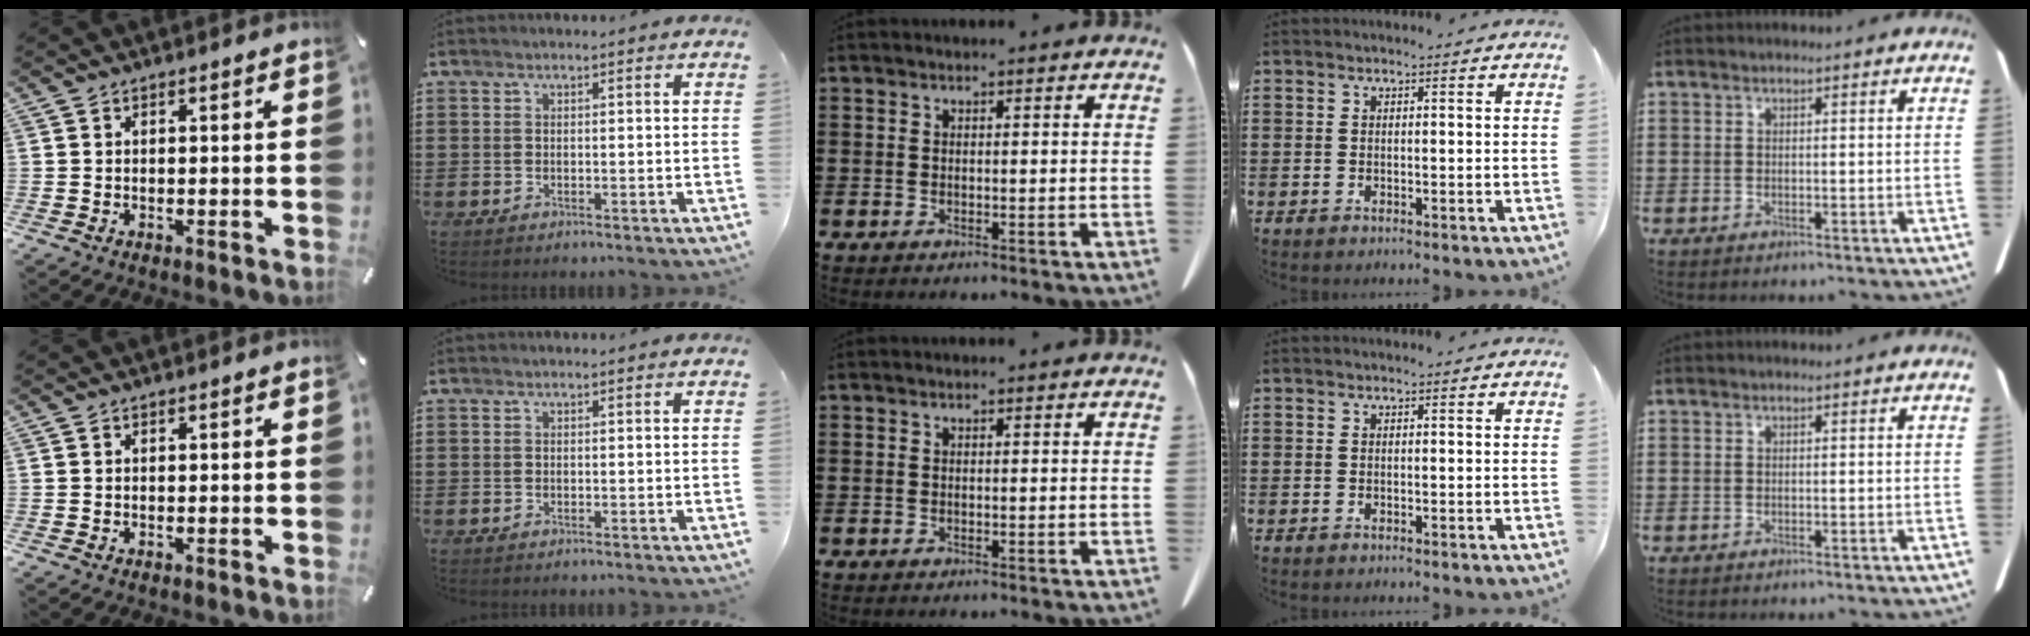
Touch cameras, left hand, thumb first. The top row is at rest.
{}